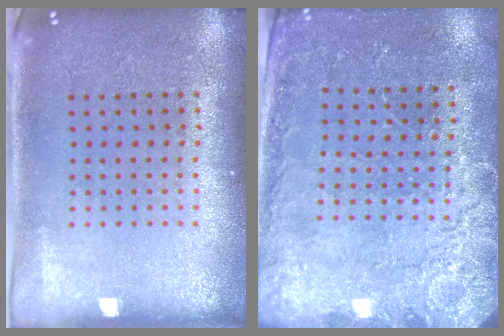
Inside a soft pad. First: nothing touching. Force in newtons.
{"total": 2.5, "press": 2.4, "slide": 0.5}